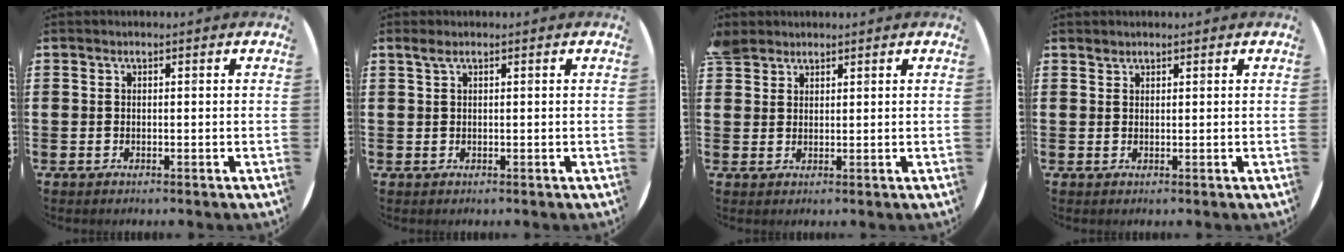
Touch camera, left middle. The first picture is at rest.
{"total": 0.9, "force": [0.5, 0.1, 0.7], "torque": [-0.015, 0.003, 0.008]}
{"total": 2.4, "force": [2.1, 1.0, 0.1], "torque": [-0.008, 0.004, 0.043]}
{"total": 0.9, "force": [0.8, 0.3, -0.1], "torque": [0.001, 0.002, 0.017]}